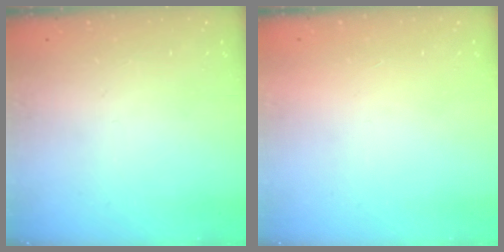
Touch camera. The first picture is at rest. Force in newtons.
{"total": 1.5, "press": 1.5, "slide": 0.1}